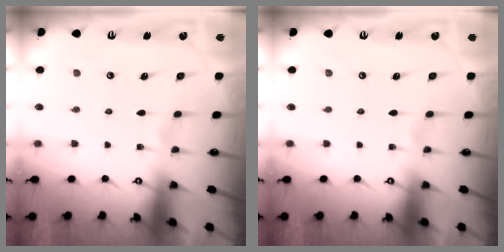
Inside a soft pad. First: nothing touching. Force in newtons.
{"total": 0.0}